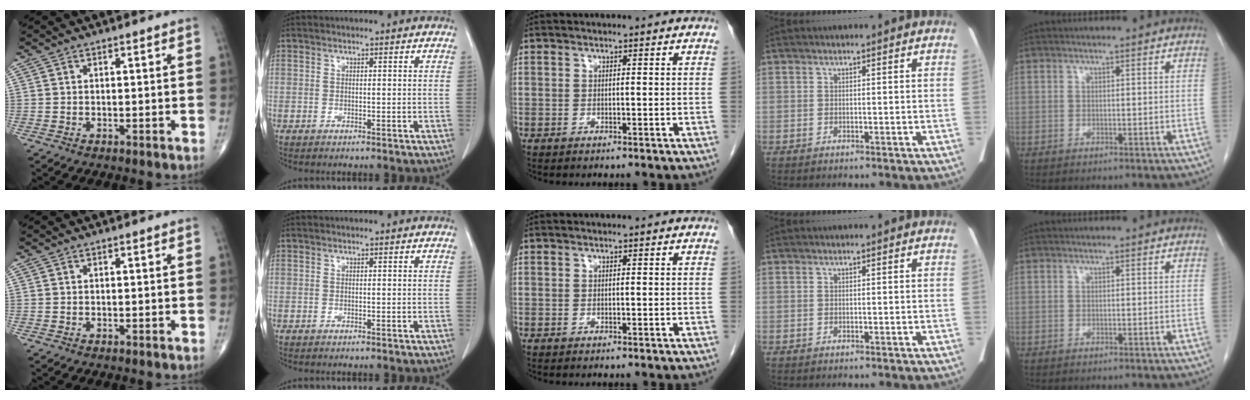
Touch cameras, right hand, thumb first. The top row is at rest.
{}